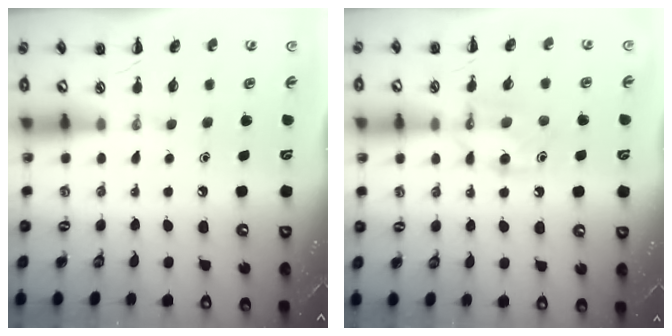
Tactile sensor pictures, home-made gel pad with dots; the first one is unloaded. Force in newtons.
{"total": 6.5, "press": 6.4, "slide": 1.0}